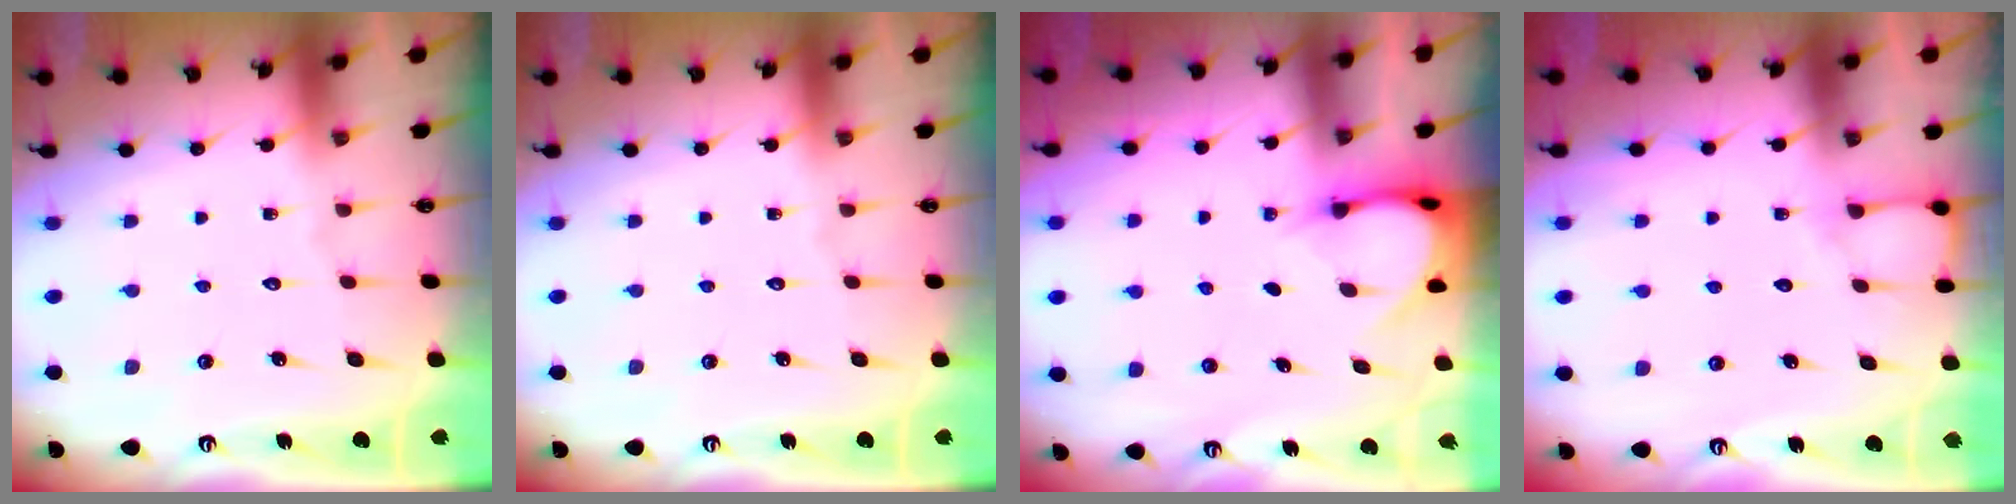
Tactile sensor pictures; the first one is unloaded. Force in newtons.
{"total": 0.0}
{"total": 3.7, "press": 3.7, "slide": 0.4}
{"total": 3.5, "press": 3.4, "slide": 0.4}